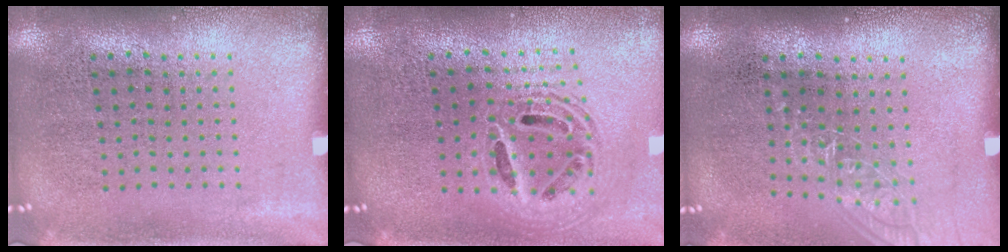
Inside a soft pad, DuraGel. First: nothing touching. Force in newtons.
{"total": 1.8, "press": 1.5, "slide": 1.1}
{"total": 1.0, "press": 1.0, "slide": 0.3}